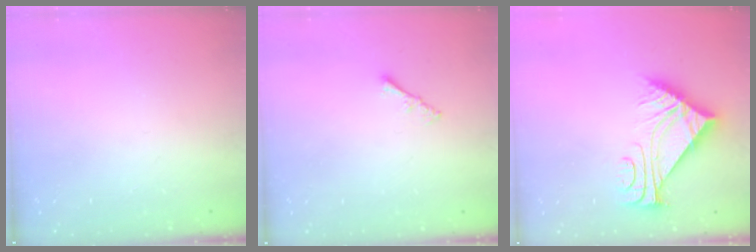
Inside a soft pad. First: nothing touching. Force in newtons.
{"total": 1.6, "press": 1.5, "slide": 0.5}
{"total": 8.7, "press": 8.7, "slide": 0.1}